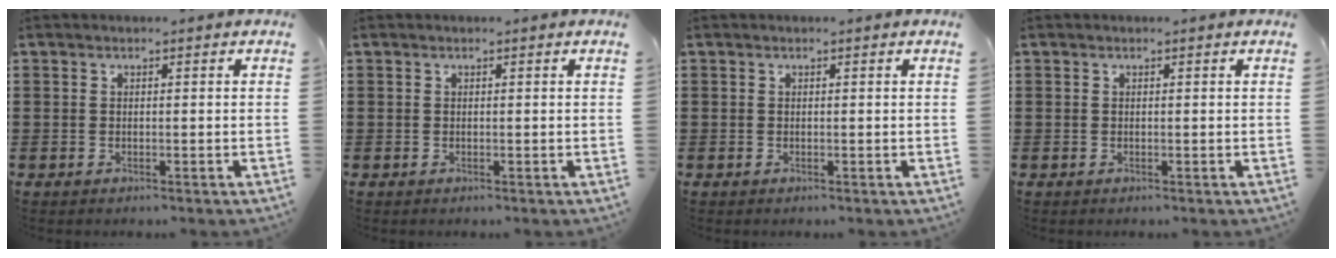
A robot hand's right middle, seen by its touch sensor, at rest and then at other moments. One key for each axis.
{"total": 0.0}
{"total": 0.0}
{"total": 0.0}